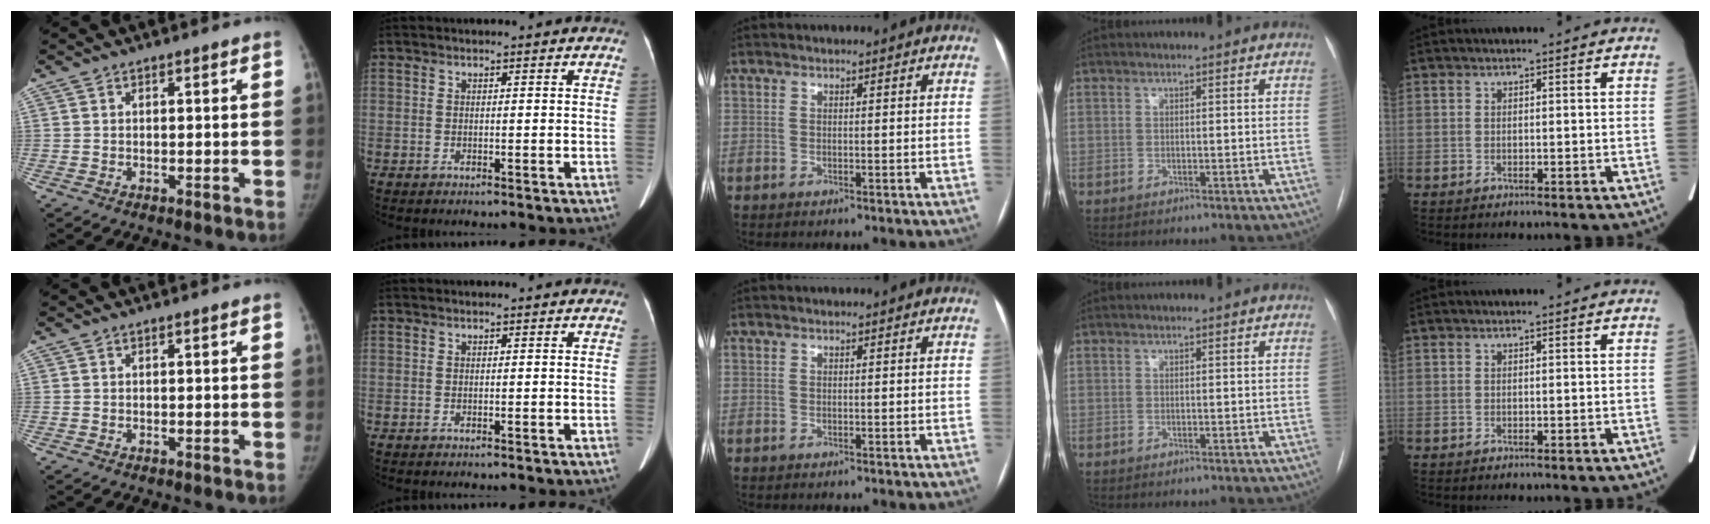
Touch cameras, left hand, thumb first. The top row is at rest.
{}